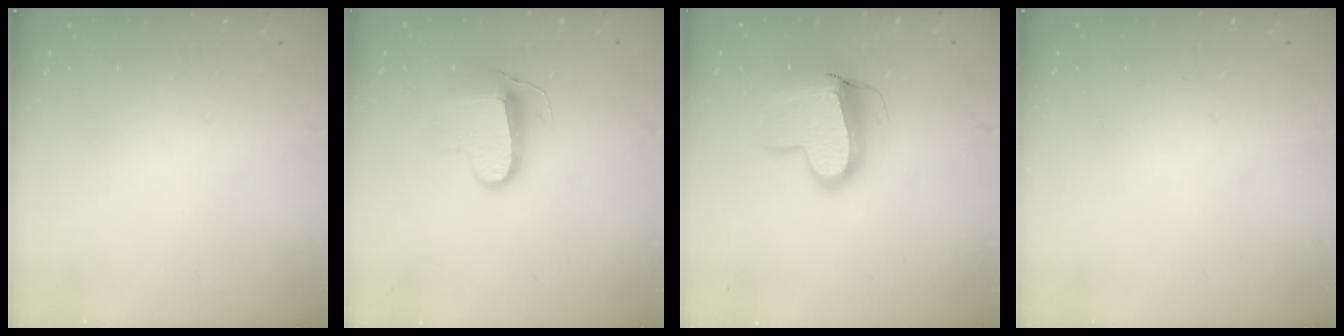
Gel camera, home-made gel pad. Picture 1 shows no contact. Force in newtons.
{"total": 9.5, "press": 9.5, "slide": 0.4}
{"total": 12.8, "press": 12.7, "slide": 1.4}
{"total": 0.0}